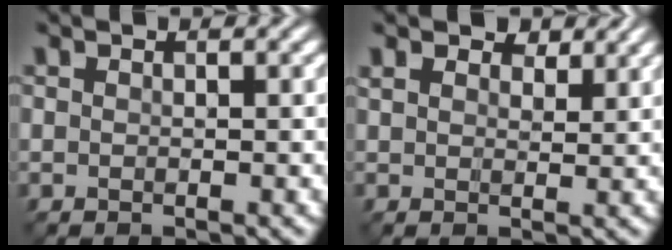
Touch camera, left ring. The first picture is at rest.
{"total": 3.2, "force": [2.6, 1.5, 1.3], "torque": [-0.031, 0.003, 0.039]}